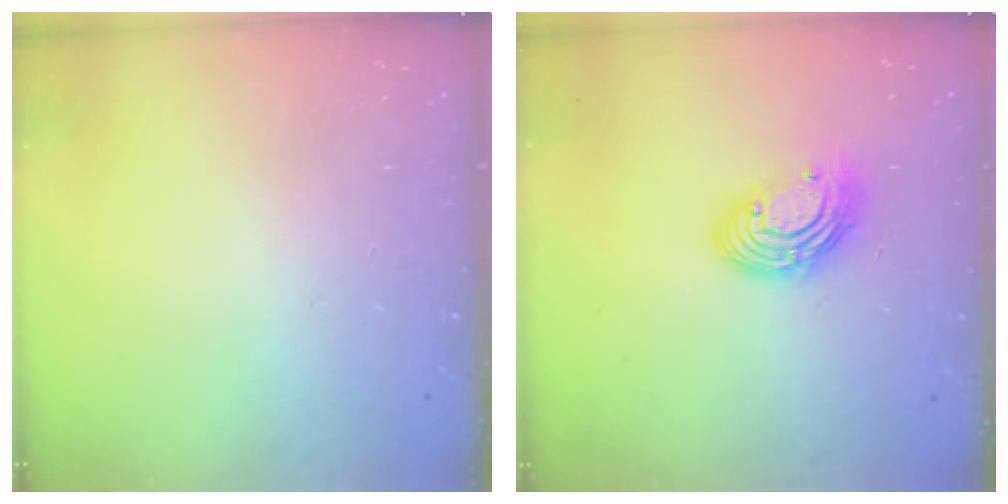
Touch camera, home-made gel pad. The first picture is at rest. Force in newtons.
{"total": 11.2, "press": 11.2, "slide": 1.0}